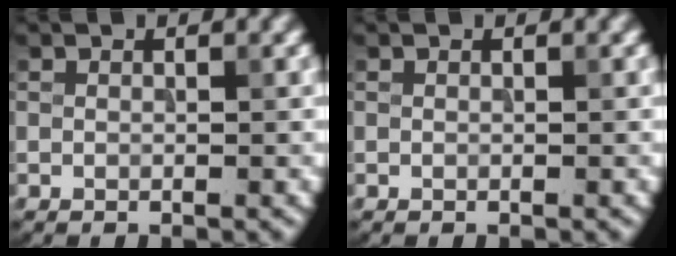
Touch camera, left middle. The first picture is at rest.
{"total": 0.0}